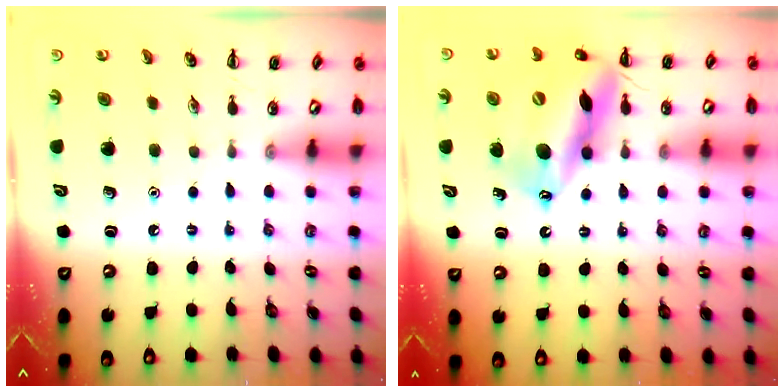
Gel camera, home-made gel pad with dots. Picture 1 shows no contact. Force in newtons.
{"total": 16.8, "press": 16.3, "slide": 4.1}